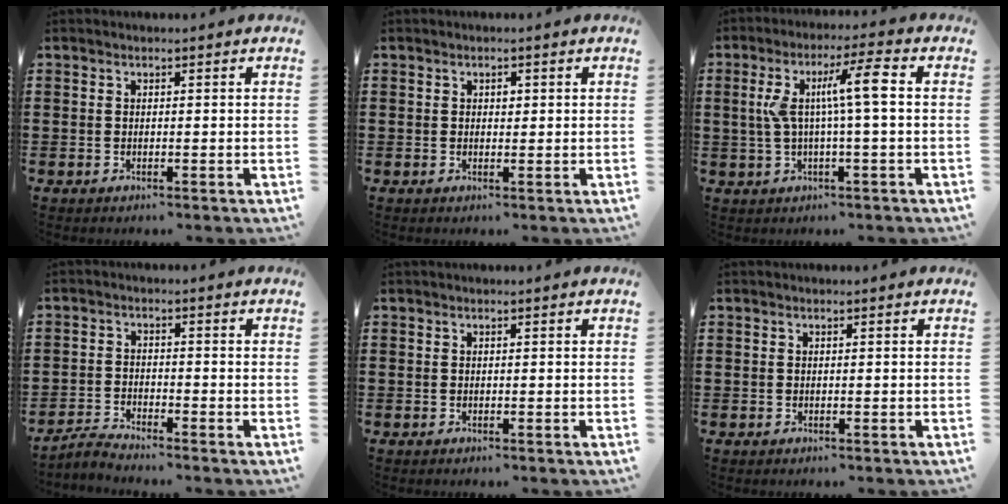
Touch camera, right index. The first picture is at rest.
{"total": 1.0, "force": [0.3, 0.7, 0.6], "torque": [-0.004, 0.002, 0.004]}
{"total": 8.5, "force": [0.9, 0.8, 8.4], "torque": [-0.166, 0.002, 0.004]}
{"total": 2.3, "force": [-2.3, -0.1, 0.4], "torque": [-0.018, 0.003, -0.049]}
{"total": 0.0}
{"total": 0.0}